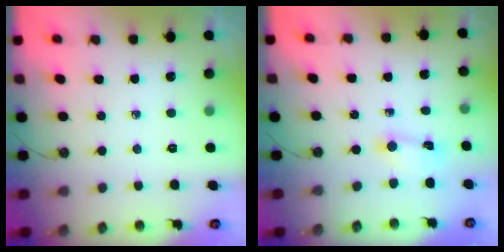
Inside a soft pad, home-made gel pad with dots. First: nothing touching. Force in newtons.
{"total": 1.5, "press": 1.5, "slide": 0.2}